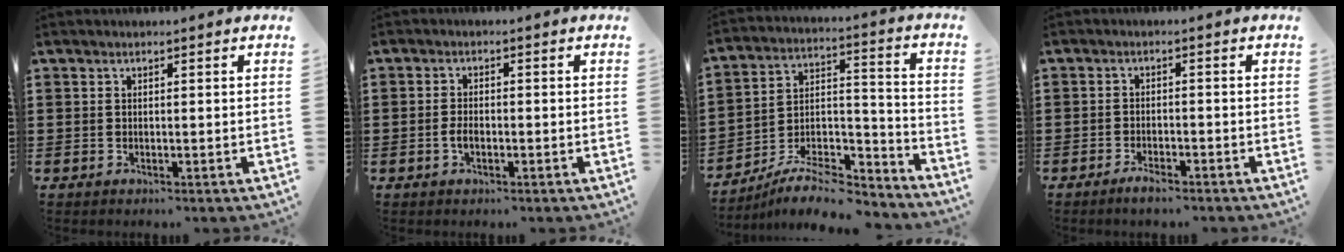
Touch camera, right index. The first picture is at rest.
{"total": 2.1, "force": [-0.7, 0.9, 1.7], "torque": [-0.041, -0.001, -0.016]}
{"total": 9.4, "force": [-8.3, 2.8, 3.5], "torque": [-0.041, 0.030, -0.154]}
{"total": 2.1, "force": [-1.9, 0.3, 0.8], "torque": [-0.015, 0.004, -0.037]}